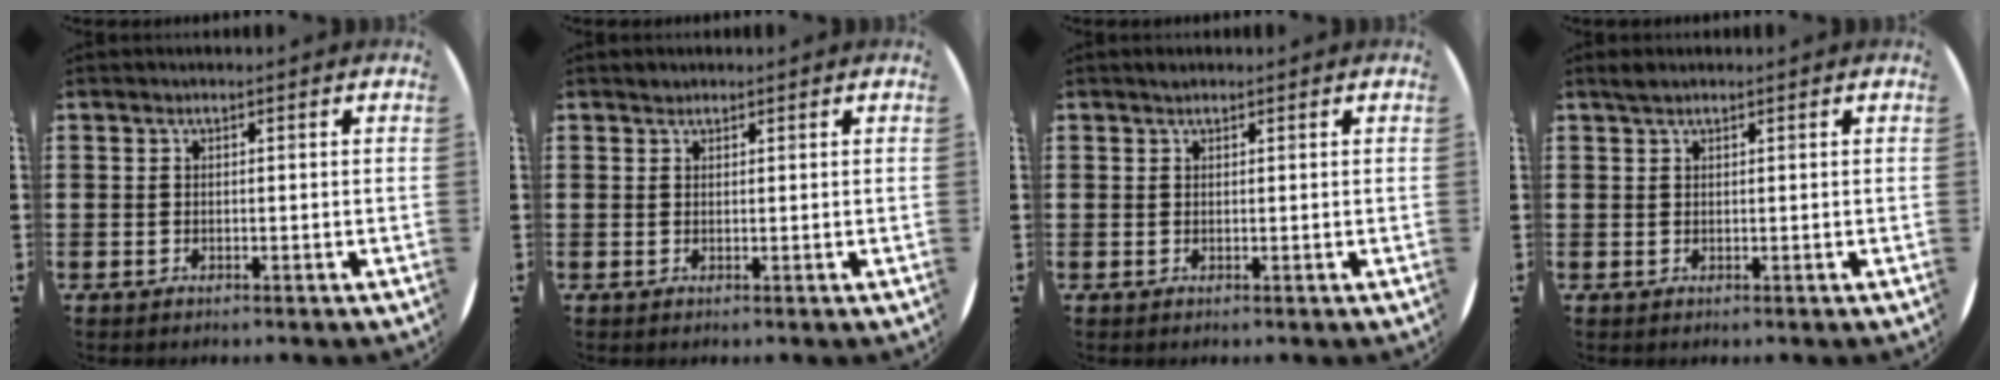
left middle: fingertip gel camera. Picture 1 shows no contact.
{"total": 0.7, "force": [0.7, 0.3, -0.1], "torque": [0.011, 0.000, 0.011]}
{"total": 0.5, "force": [0.5, 0.2, 0.0], "torque": [-0.001, 0.002, 0.009]}
{"total": 1.1, "force": [1.0, 0.4, 0.3], "torque": [-0.007, 0.004, 0.018]}